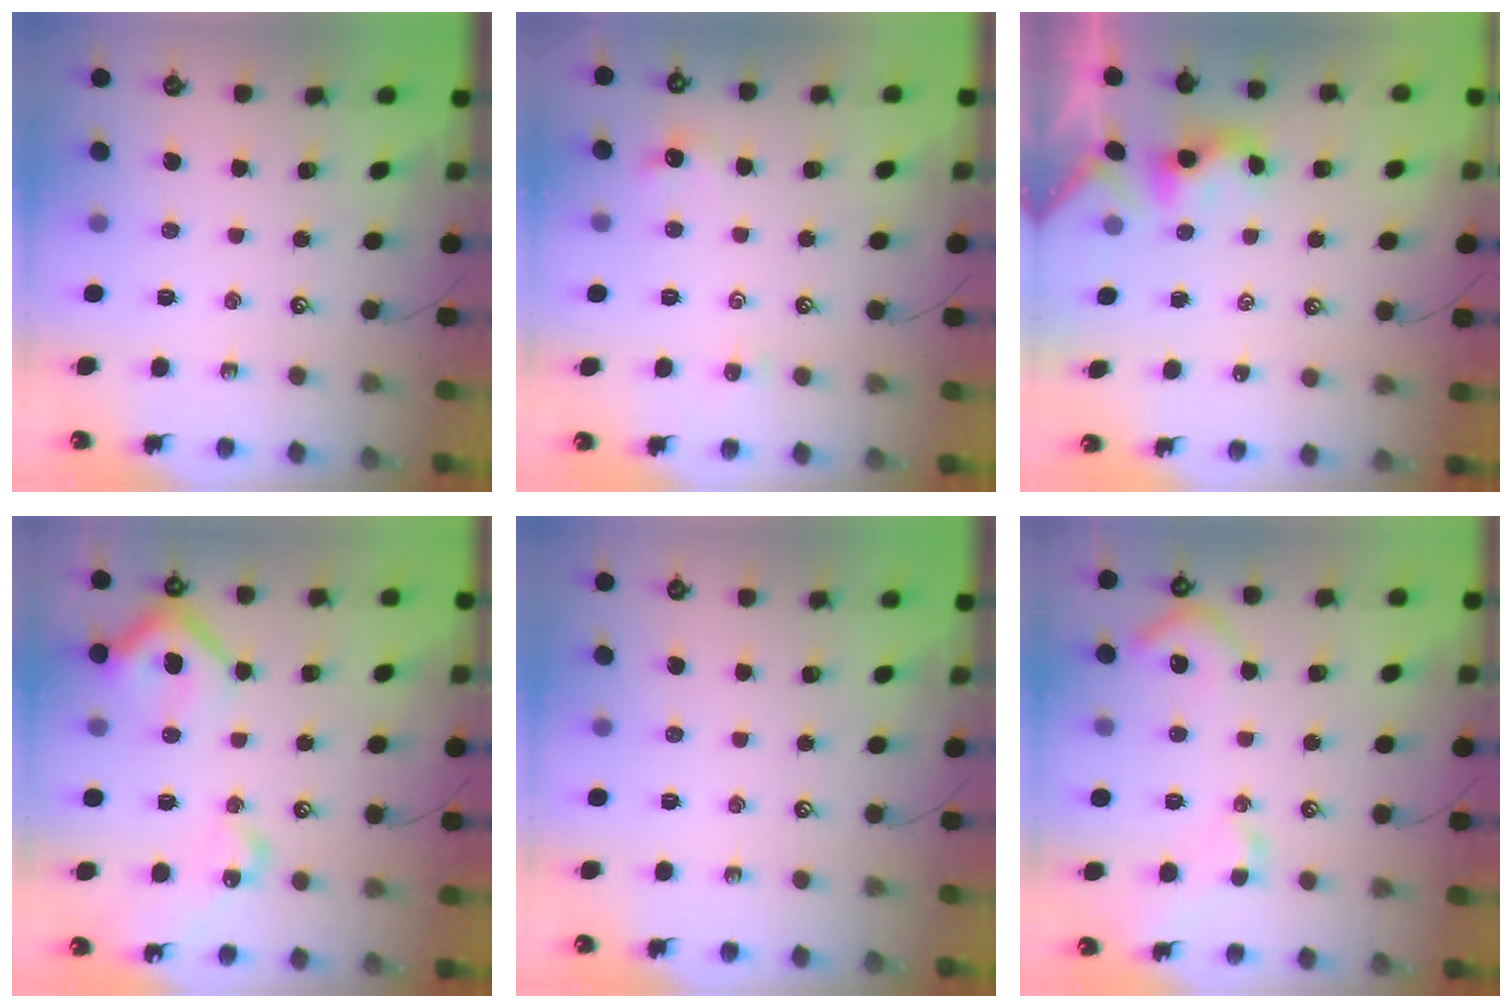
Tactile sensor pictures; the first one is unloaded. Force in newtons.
{"total": 1.3, "press": 1.2, "slide": 0.5}
{"total": 2.3, "press": 2.3, "slide": 0.2}
{"total": 16.0, "press": 15.9, "slide": 1.6}
{"total": 0.0}
{"total": 6.4, "press": 6.3, "slide": 1.0}